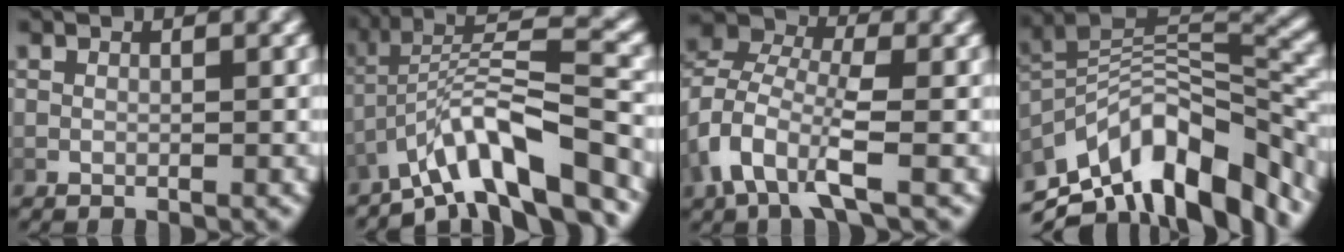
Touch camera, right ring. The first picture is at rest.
{"total": 9.4, "force": [-4.1, 3.5, 7.7], "torque": [-0.118, -0.002, -0.055]}
{"total": 5.8, "force": [0.5, 4.0, 4.3], "torque": [-0.102, -0.007, 0.005]}
{"total": 14.7, "force": [-4.1, 9.5, 10.5], "torque": [-0.171, -0.025, -0.051]}